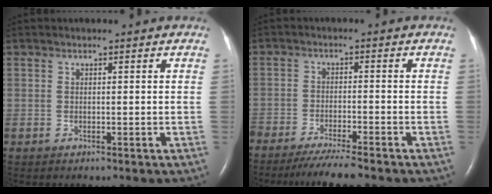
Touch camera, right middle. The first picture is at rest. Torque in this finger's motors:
{"motor_torque": [0.12, -0.10, 0.05, 0.03]}